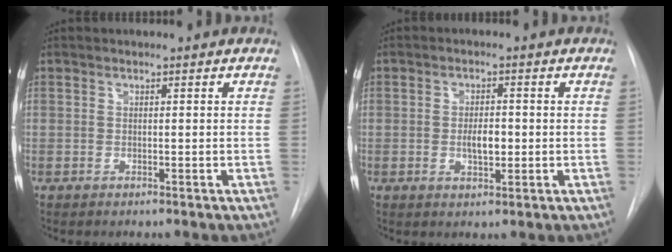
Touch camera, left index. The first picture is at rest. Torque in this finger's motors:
{"motor_torque": [1.03, 0.03, 0.38, 0.09]}